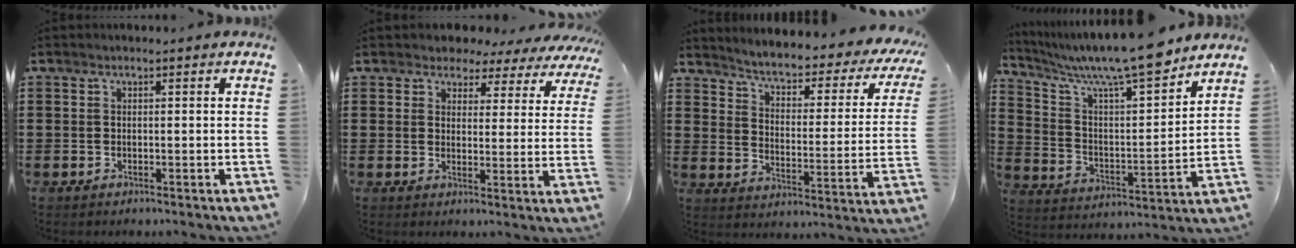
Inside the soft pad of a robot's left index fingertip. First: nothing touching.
{"total": 3.5, "force": [3.1, 1.5, 0.3], "torque": [-0.030, -0.013, 0.052]}
{"total": 3.3, "force": [2.6, 0.4, 1.9], "torque": [-0.053, -0.029, 0.032]}
{"total": 11.1, "force": [9.3, 0.6, 6.0], "torque": [-0.139, -0.059, 0.153]}